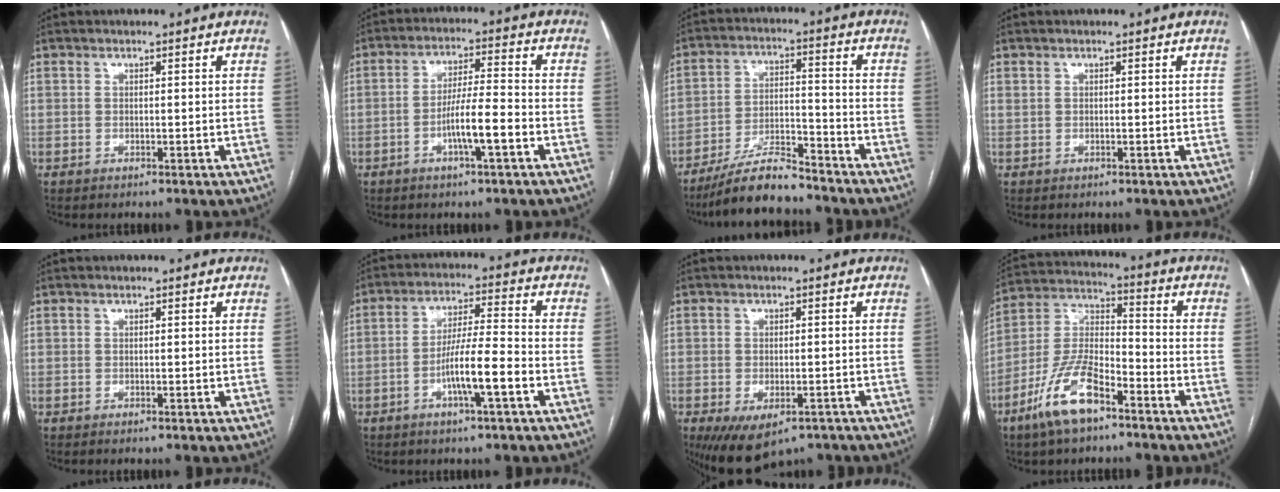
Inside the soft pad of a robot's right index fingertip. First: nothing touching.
{"total": 7.2, "force": [-2.8, 0.5, 6.6], "torque": [-0.120, 0.005, -0.049]}
{"total": 10.2, "force": [-8.9, 2.0, 4.5], "torque": [-0.079, -0.001, -0.159]}
{"total": 0.0}
{"total": 0.0}
{"total": 8.4, "force": [-3.3, 0.5, 7.7], "torque": [-0.141, 0.007, -0.058]}
{"total": 9.5, "force": [-6.2, 4.7, 5.5], "torque": [-0.094, -0.007, -0.087]}
{"total": 12.2, "force": [-7.5, 4.0, 8.8], "torque": [-0.189, 0.001, -0.141]}